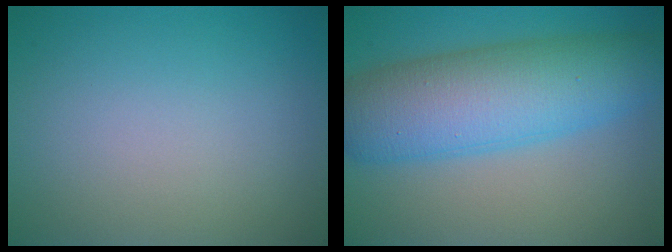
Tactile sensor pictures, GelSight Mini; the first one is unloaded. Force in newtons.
{"total": 9.6, "press": 9.6, "slide": 0.1}